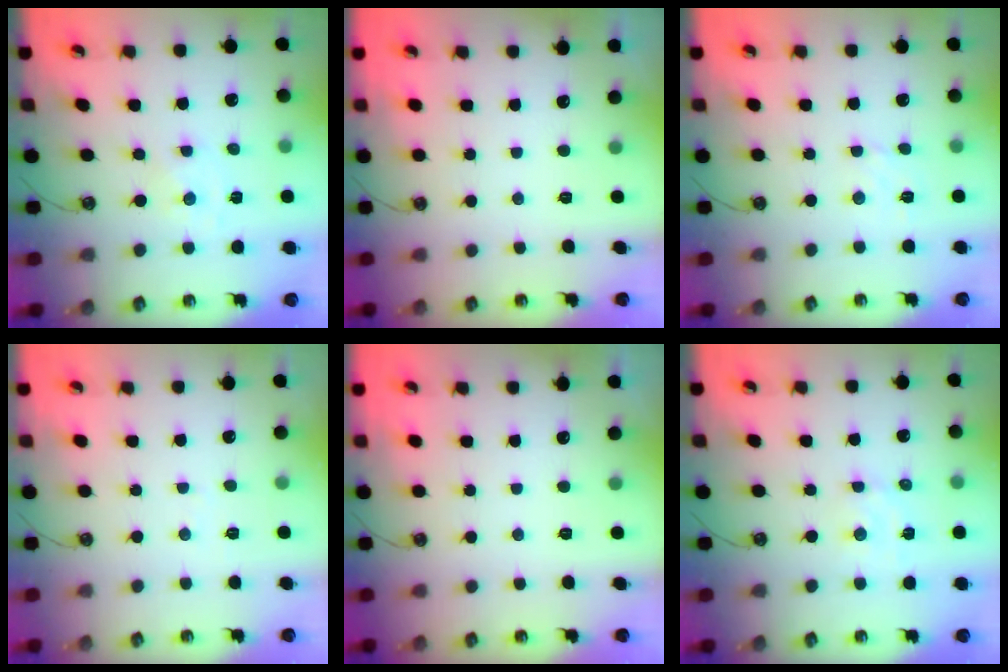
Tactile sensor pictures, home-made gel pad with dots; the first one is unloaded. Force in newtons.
{"total": 0.0}
{"total": 1.8, "press": 1.7, "slide": 0.6}
{"total": 2.8, "press": 2.8, "slide": 0.4}
{"total": 0.0}
{"total": 2.9, "press": 2.9, "slide": 0.6}